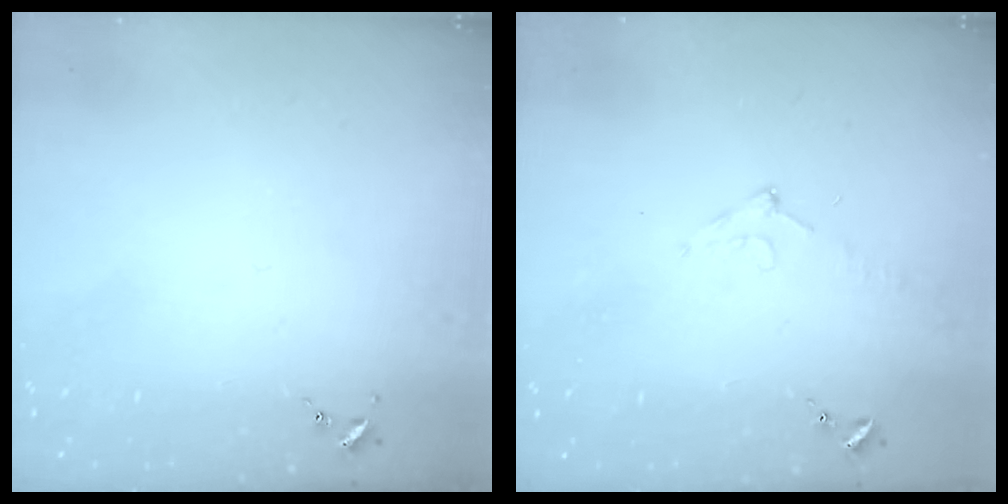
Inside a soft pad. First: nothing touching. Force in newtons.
{"total": 6.9, "press": 6.9, "slide": 0.8}